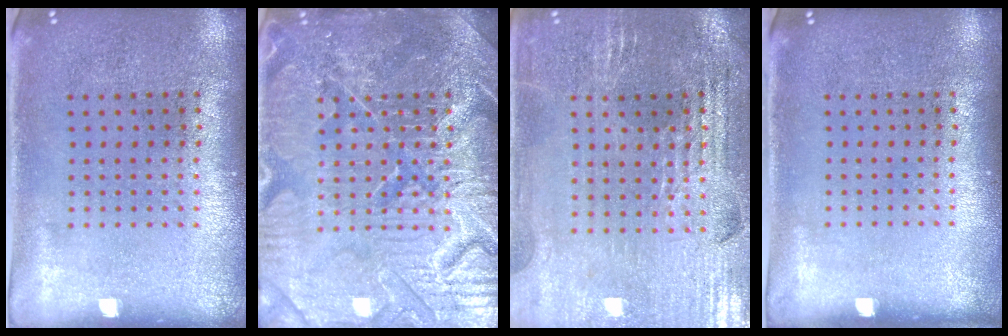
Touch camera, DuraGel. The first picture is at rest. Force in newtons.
{"total": 6.0, "press": 5.9, "slide": 0.7}
{"total": 2.9, "press": 2.8, "slide": 0.5}
{"total": 0.0}